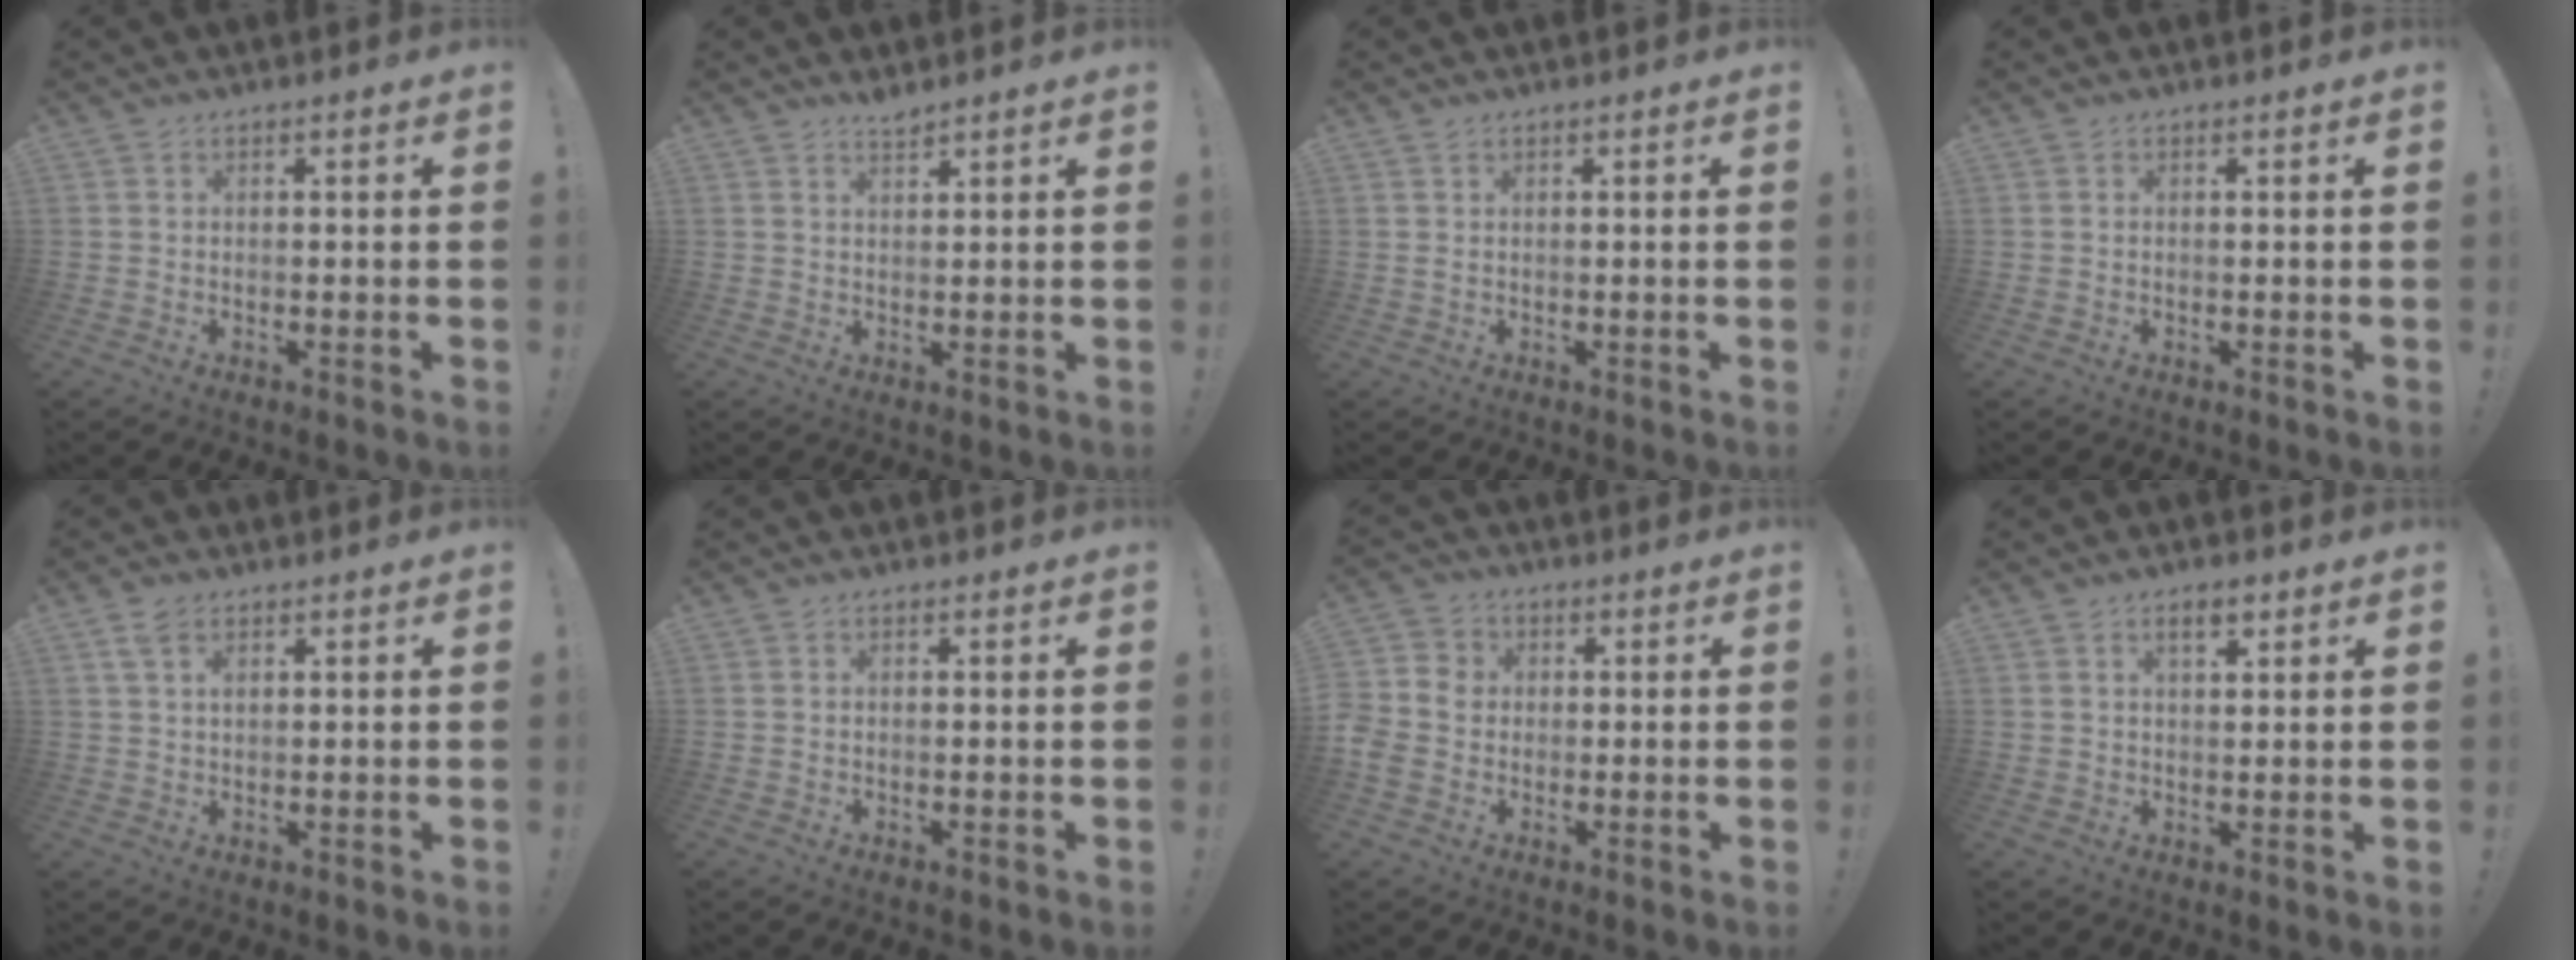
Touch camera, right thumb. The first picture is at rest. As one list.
[{"total": 2.1, "force": [2.0, 0.1, 0.5], "torque": [0.001, -0.015, 0.035]}, {"total": 0.9, "force": [0.5, 0.1, 0.7], "torque": [-0.011, -0.001, 0.008]}, {"total": 0.0}, {"total": 3.0, "force": [1.6, 1.7, 1.9], "torque": [-0.027, -0.003, 0.026]}, {"total": 0.0}, {"total": 6.7, "force": [-1.5, 5.8, 3.1], "torque": [-0.074, 0.019, -0.027]}, {"total": 3.8, "force": [2.0, 1.7, 2.7], "torque": [-0.038, -0.003, 0.031]}]